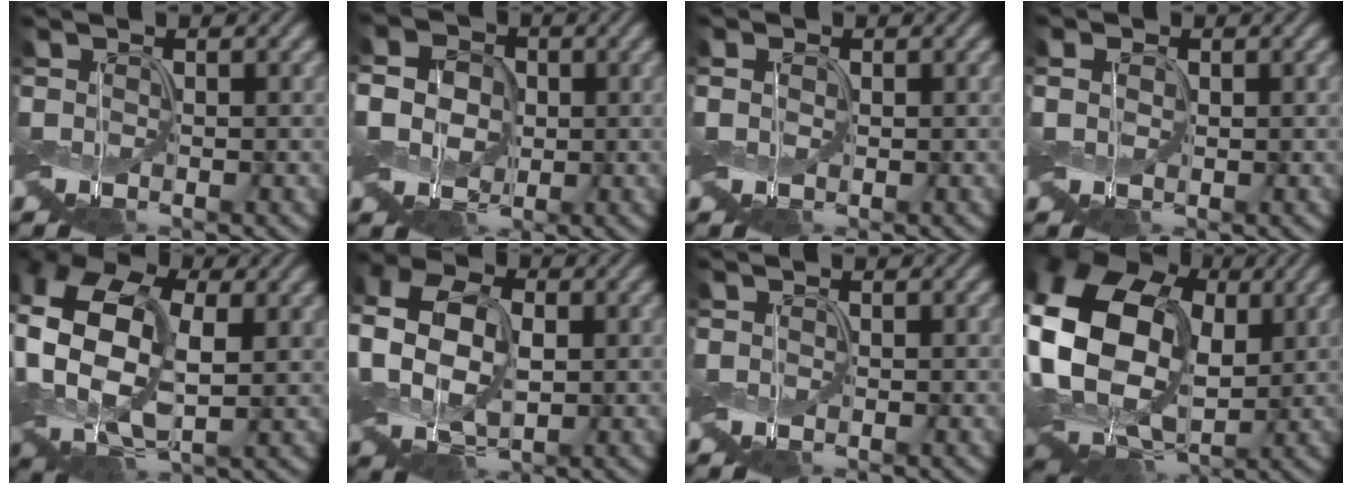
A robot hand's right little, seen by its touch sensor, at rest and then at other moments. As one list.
[{"total": 6.6, "force": [0.5, 5.5, 3.7], "torque": [-0.076, 0.023, -0.014]}, {"total": 0.8, "force": [0.0, 0.7, 0.5], "torque": [-0.014, 0.002, -0.003]}, {"total": 1.1, "force": [-0.1, 0.9, 0.7], "torque": [-0.018, 0.002, -0.005]}, {"total": 11.6, "force": [0.6, 7.6, 8.7], "torque": [-0.197, -0.014, 0.018]}, {"total": 8.1, "force": [-0.6, 5.5, 5.9], "torque": [-0.140, 0.001, -0.015]}, {"total": 0.0}, {"total": 15.7, "force": [1.6, 11.3, 10.7], "torque": [-0.214, 0.012, 0.032]}]